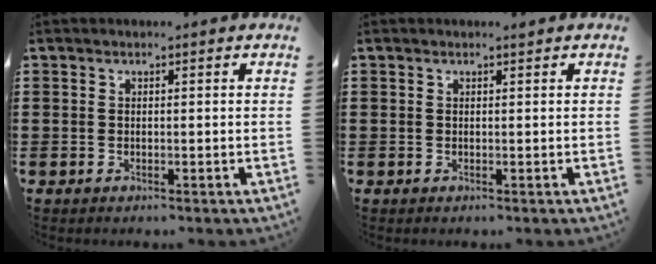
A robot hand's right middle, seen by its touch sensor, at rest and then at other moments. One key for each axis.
{"total": 0.0}